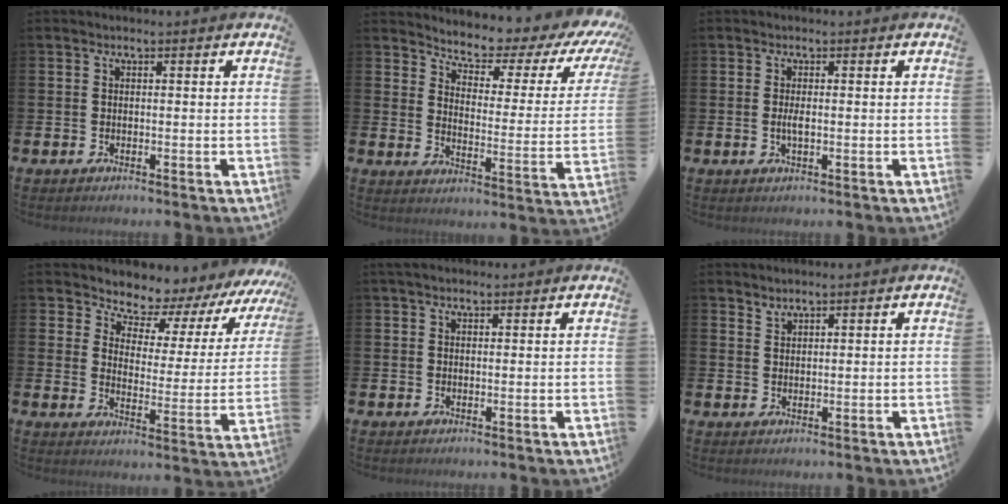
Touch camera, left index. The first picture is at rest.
{"total": 4.9, "force": [4.6, 1.2, 1.1], "torque": [-0.041, -0.048, 0.069]}
{"total": 1.4, "force": [0.0, 0.4, 1.3], "torque": [-0.019, -0.002, -0.003]}
{"total": 6.5, "force": [6.2, 1.8, 0.3], "torque": [-0.027, -0.067, 0.101]}
{"total": 1.6, "force": [1.3, 0.7, 0.6], "torque": [-0.001, 0.002, 0.021]}
{"total": 1.7, "force": [1.7, 0.2, -0.2], "torque": [0.007, -0.006, 0.031]}